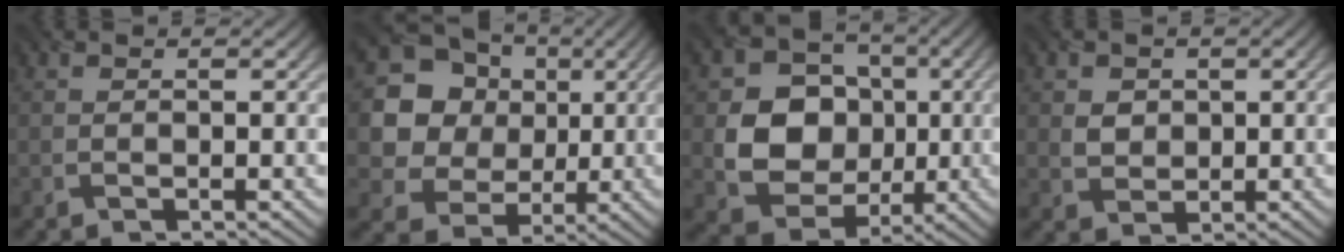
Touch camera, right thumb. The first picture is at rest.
{"total": 14.9, "force": [3.2, 13.3, 5.9], "torque": [-0.204, 0.034, 0.062]}
{"total": 10.9, "force": [0.0, 9.2, 5.8], "torque": [-0.122, -0.012, -0.008]}
{"total": 2.8, "force": [0.8, 2.4, 1.2], "torque": [-0.034, -0.004, 0.011]}